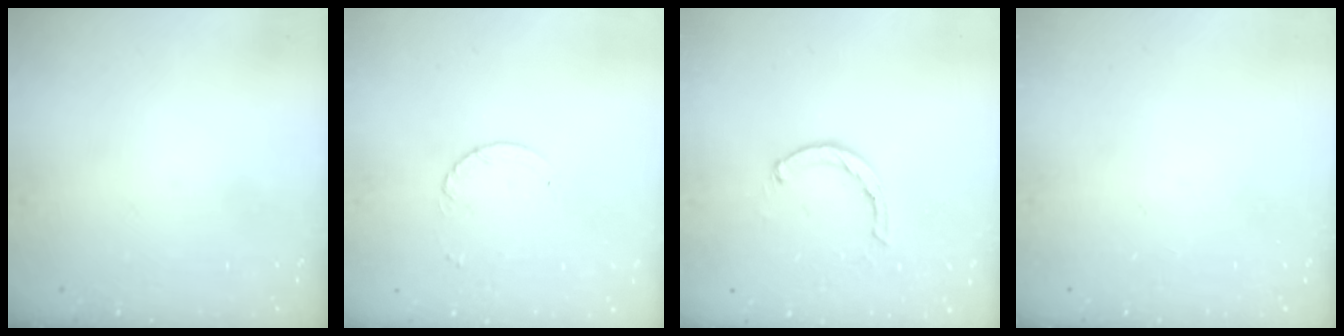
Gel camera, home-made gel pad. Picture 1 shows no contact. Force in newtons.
{"total": 3.8, "press": 3.8, "slide": 0.3}
{"total": 2.1, "press": 2.1, "slide": 0.3}
{"total": 0.0}